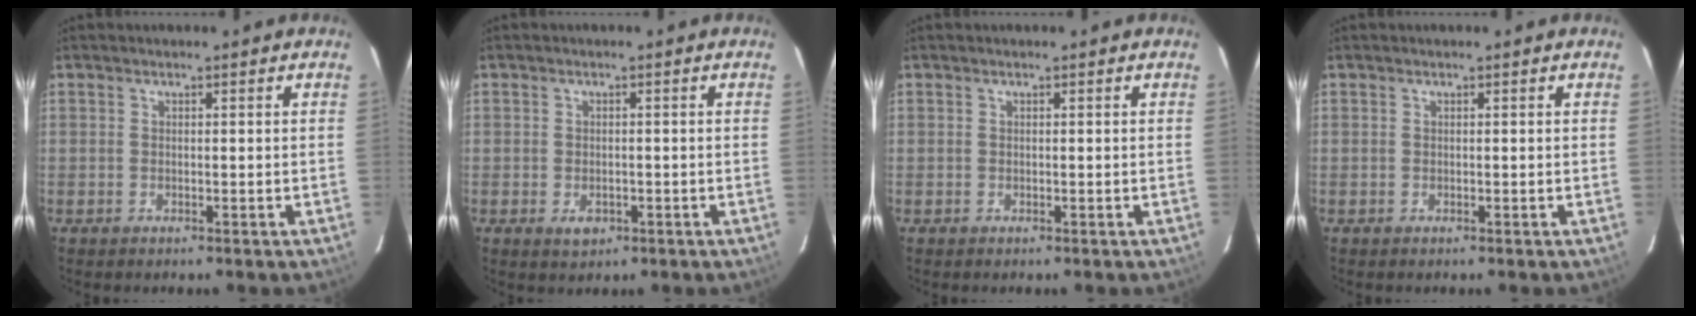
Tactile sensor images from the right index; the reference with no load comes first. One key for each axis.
{"total": 2.7, "fx": -1.1, "fy": 1.9, "fz": 1.6, "tx": -0.030, "ty": -0.004, "tz": -0.011}
{"total": 0.0}
{"total": 0.0}